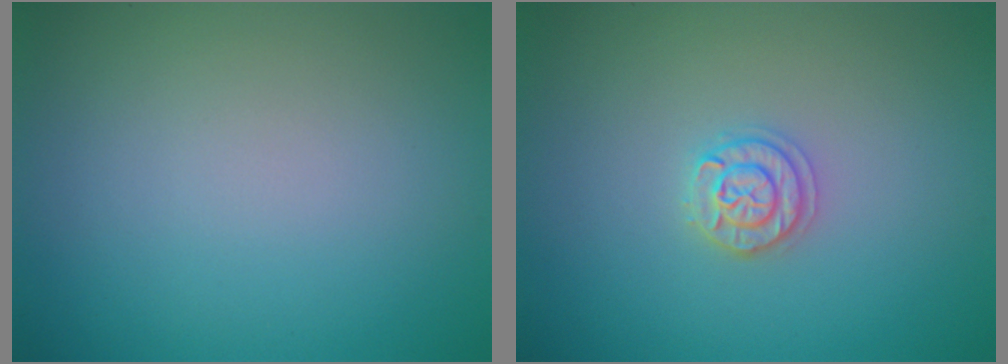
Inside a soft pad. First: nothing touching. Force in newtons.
{"total": 1.7, "press": 1.7, "slide": 0.2}